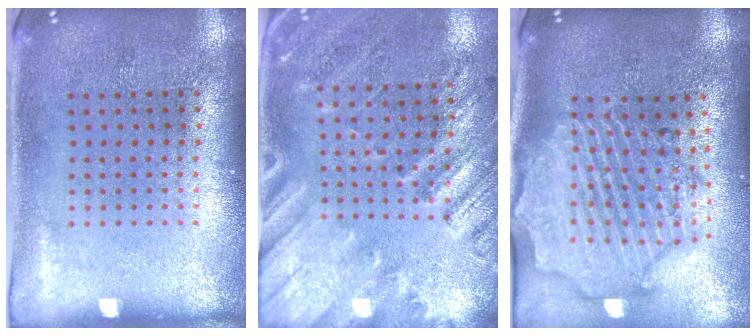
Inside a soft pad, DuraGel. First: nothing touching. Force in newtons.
{"total": 2.5, "press": 2.0, "slide": 1.6}
{"total": 3.0, "press": 2.6, "slide": 1.5}